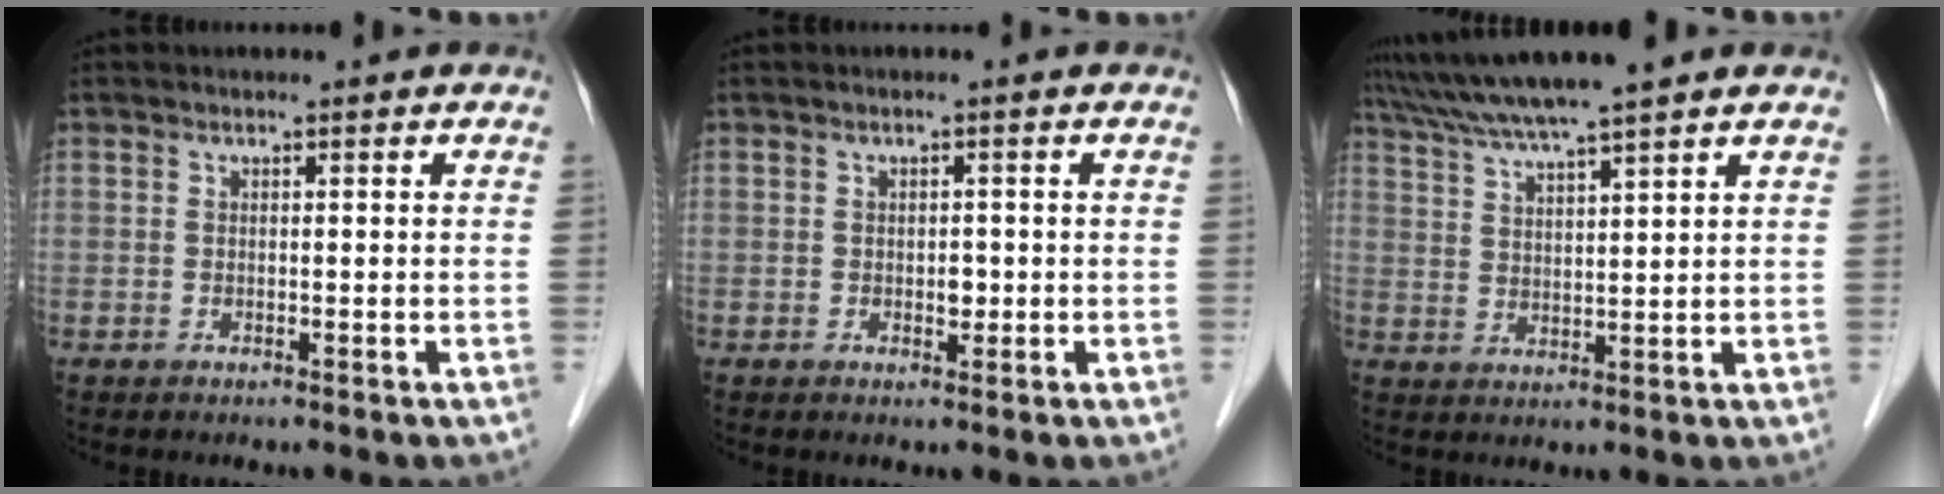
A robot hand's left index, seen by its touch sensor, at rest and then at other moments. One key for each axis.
{"total": 1.4, "fx": -0.2, "fy": 0.9, "fz": 1.0, "tx": -0.015, "ty": 0.001, "tz": 0.000}
{"total": 9.1, "fx": 7.8, "fy": -1.3, "fz": 4.5, "tx": -0.084, "ty": 0.020, "tz": 0.136}